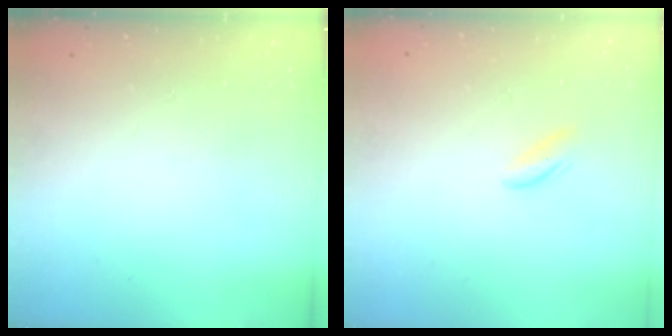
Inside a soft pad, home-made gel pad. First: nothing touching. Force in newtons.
{"total": 0.9, "press": 0.8, "slide": 0.4}